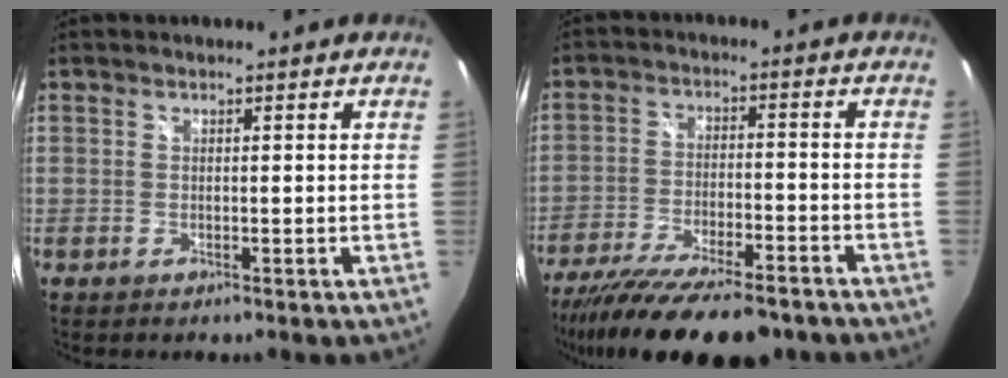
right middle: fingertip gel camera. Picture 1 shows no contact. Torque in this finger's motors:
{"motor_torque": [1.08, -1.06, 0.32, 0.12]}